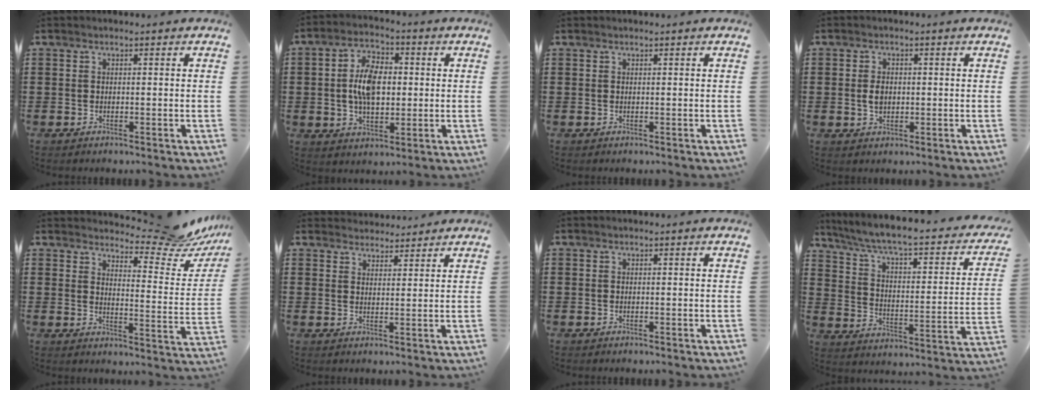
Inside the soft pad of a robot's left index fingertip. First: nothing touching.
{"total": 8.1, "force": [0.5, 4.5, 6.7], "torque": [-0.136, 0.010, 0.002]}
{"total": 0.0}
{"total": 2.6, "force": [0.0, 1.7, 1.9], "torque": [-0.040, 0.006, 0.000]}
{"total": 9.3, "force": [8.4, 1.3, 3.9], "torque": [-0.060, -0.063, 0.142]}
{"total": 2.8, "force": [2.8, 0.5, -0.3], "torque": [-0.003, -0.005, 0.053]}
{"total": 0.0}
{"total": 5.3, "force": [3.9, 0.4, 3.6], "torque": [-0.087, -0.039, 0.058]}